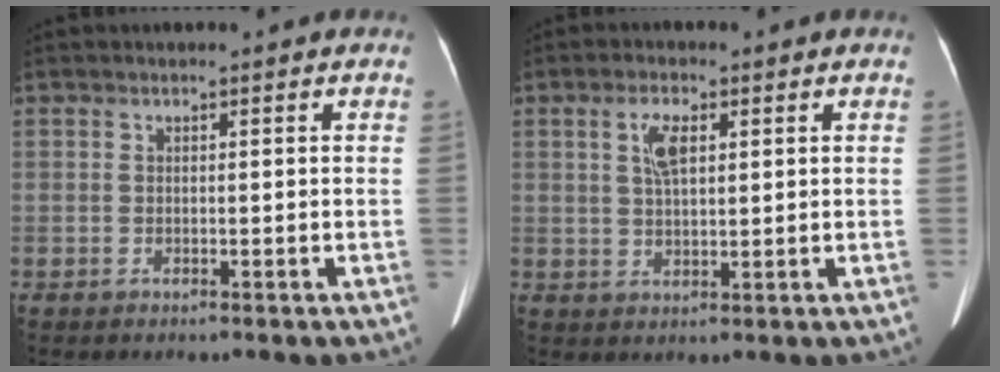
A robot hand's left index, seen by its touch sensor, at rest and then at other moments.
{"total": 4.2, "force": [1.5, 1.4, 3.7], "torque": [-0.073, 0.009, 0.030]}